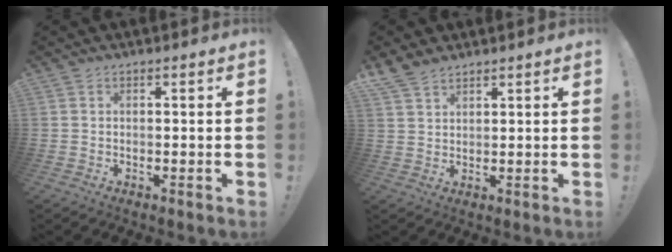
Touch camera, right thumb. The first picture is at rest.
{"total": 5.1, "force": [4.3, 2.1, 1.8], "torque": [-0.042, -0.019, 0.085]}